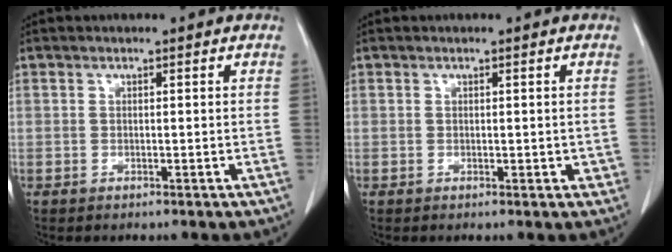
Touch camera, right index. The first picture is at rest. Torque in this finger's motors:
{"motor_torque": [0.23, 0.26, 0.17, 0.10]}